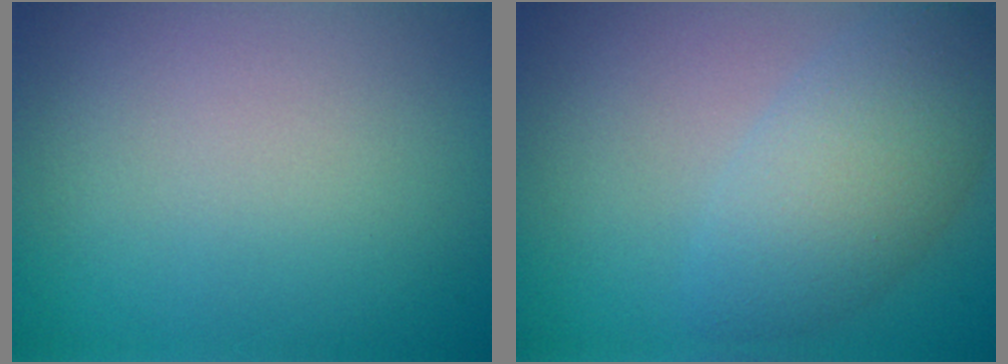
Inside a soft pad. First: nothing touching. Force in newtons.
{"total": 4.8, "press": 4.8, "slide": 0.1}